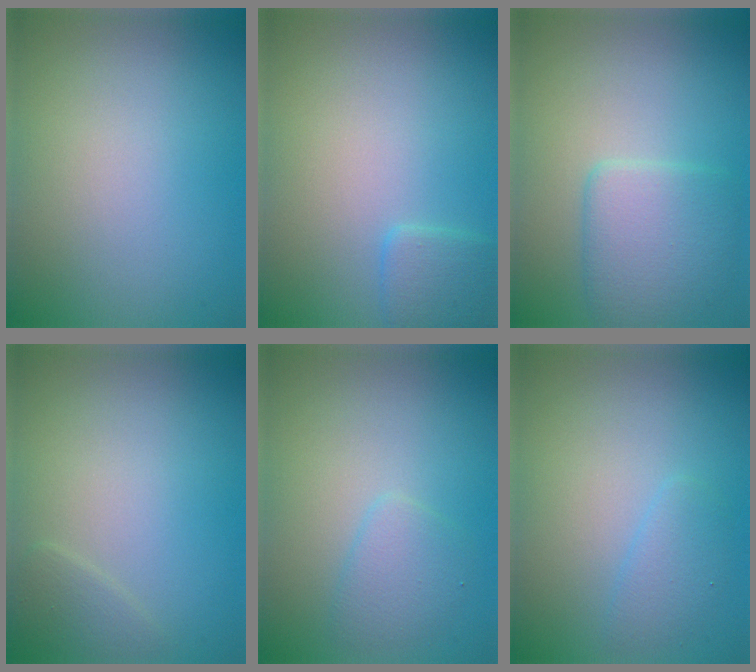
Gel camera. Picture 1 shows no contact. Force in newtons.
{"total": 1.8, "press": 1.8, "slide": 0.1}
{"total": 3.9, "press": 3.9, "slide": 0.2}
{"total": 1.3, "press": 1.3, "slide": 0.1}
{"total": 1.9, "press": 1.9, "slide": 0.0}
{"total": 1.6, "press": 1.6, "slide": 0.0}